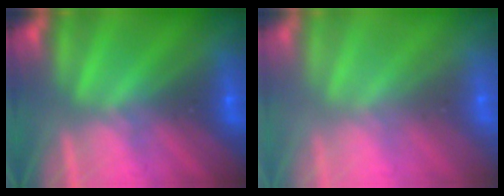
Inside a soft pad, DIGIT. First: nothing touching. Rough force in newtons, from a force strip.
{"total": 7.4}